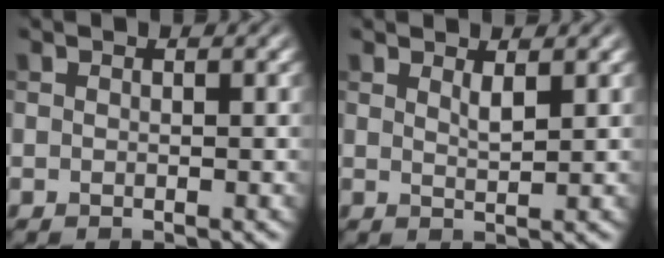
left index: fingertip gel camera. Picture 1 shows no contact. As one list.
[{"total": 1.3, "force": [0.9, 0.2, 0.9], "torque": [-0.015, -0.002, 0.015]}]